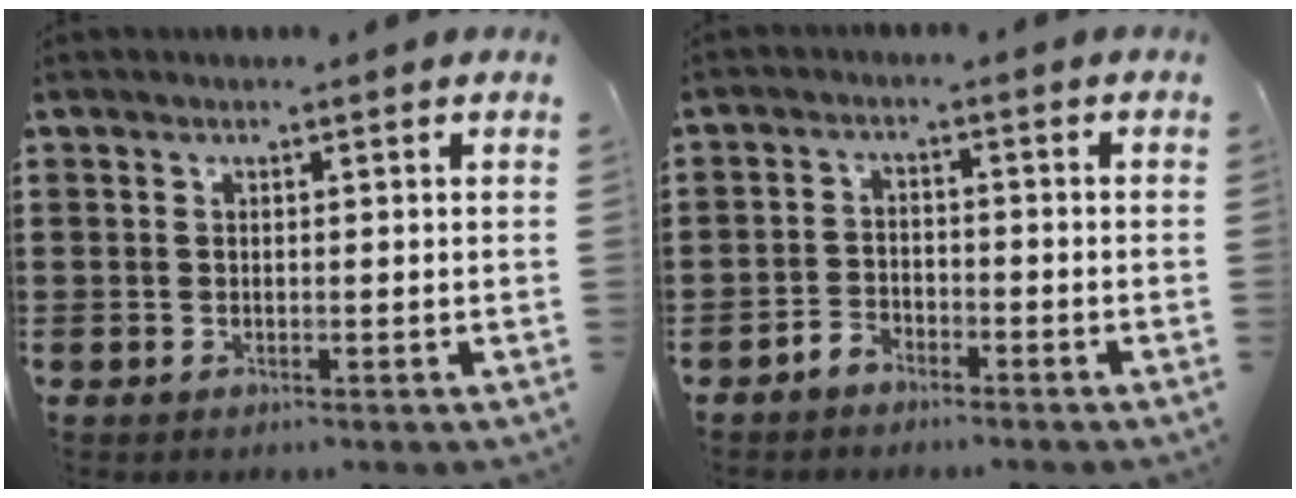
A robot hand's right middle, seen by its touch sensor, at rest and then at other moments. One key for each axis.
{"total": 2.9, "fx": -2.7, "fy": 1.0, "fz": 0.2, "tx": -0.010, "ty": 0.006, "tz": -0.057}